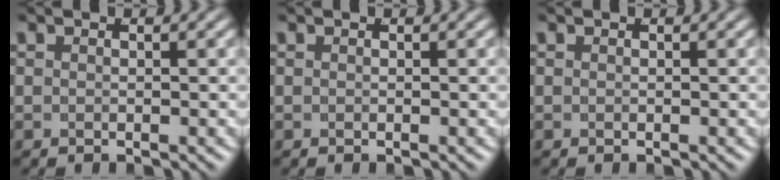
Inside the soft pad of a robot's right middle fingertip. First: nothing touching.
{"total": 0.0}
{"total": 0.0}